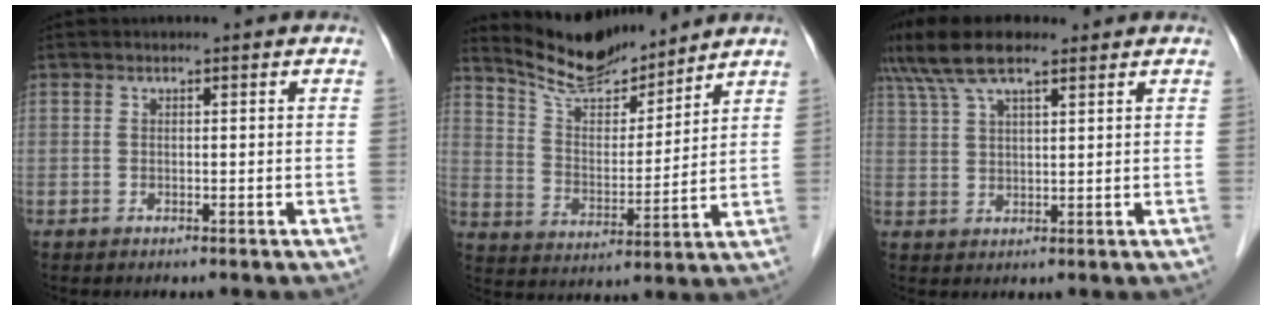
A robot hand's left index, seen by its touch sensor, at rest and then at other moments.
{"total": 10.5, "force": [10.0, 1.7, 2.7], "torque": [-0.054, 0.004, 0.188]}
{"total": 9.7, "force": [7.2, 2.3, 6.0], "torque": [-0.122, 0.035, 0.133]}